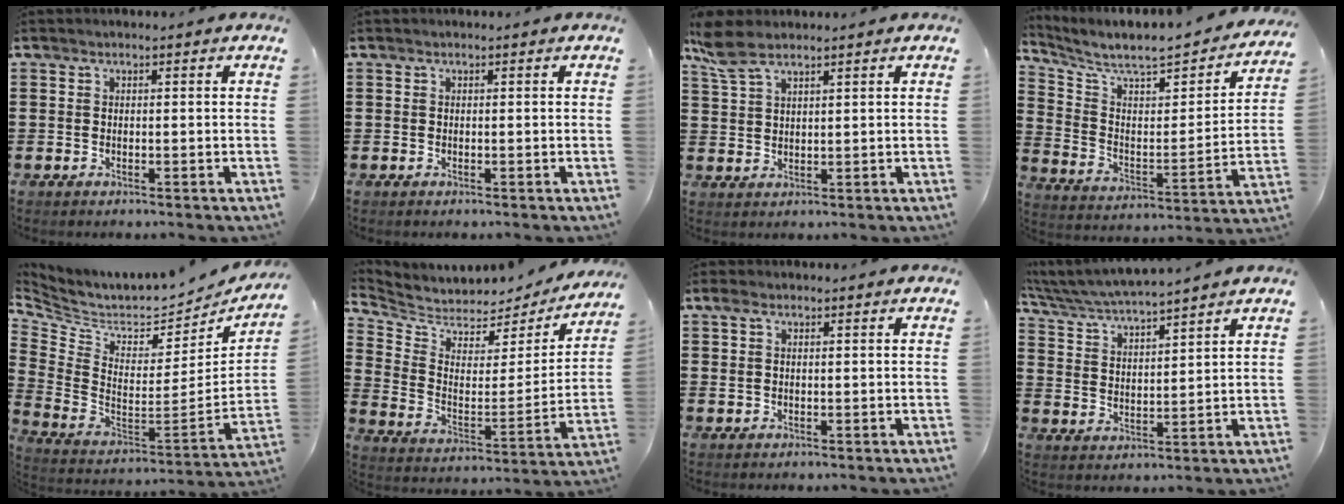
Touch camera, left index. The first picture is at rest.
{"total": 0.0}
{"total": 4.8, "force": [3.3, 1.6, 3.1], "torque": [-0.078, -0.001, 0.059]}
{"total": 6.2, "force": [5.5, 1.2, 2.7], "torque": [-0.083, -0.049, 0.088]}
{"total": 5.0, "force": [4.5, 1.7, 1.4], "torque": [-0.062, -0.057, 0.074]}
{"total": 4.2, "force": [3.8, 1.6, 0.2], "torque": [-0.033, -0.041, 0.062]}
{"total": 1.6, "force": [0.3, 1.0, 1.1], "torque": [-0.026, 0.009, 0.003]}
{"total": 4.7, "force": [4.5, -0.1, 1.3], "torque": [-0.046, -0.028, 0.075]}